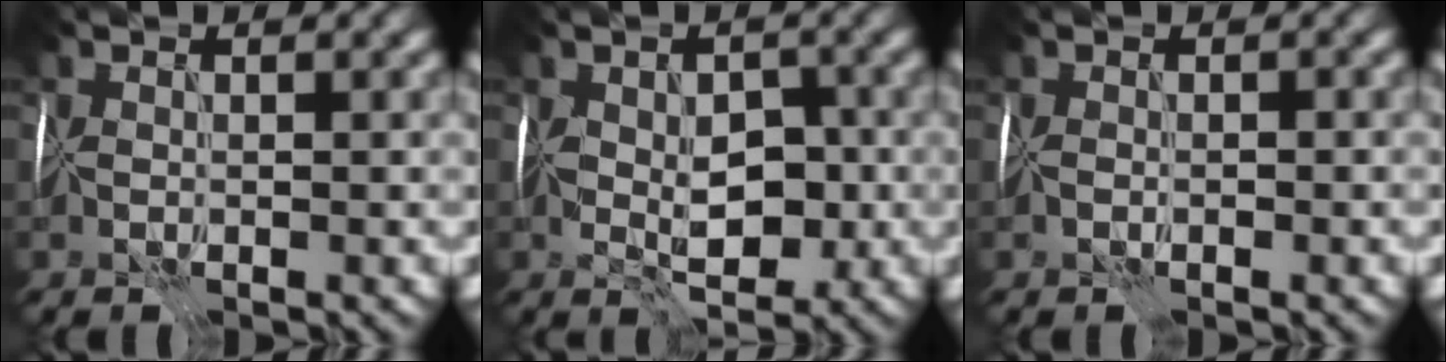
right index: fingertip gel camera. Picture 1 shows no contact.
{"total": 5.4, "force": [-0.6, 3.2, 4.4], "torque": [-0.071, -0.004, -0.009]}
{"total": 0.8, "force": [-0.3, 0.4, 0.6], "torque": [-0.010, 0.005, -0.007]}